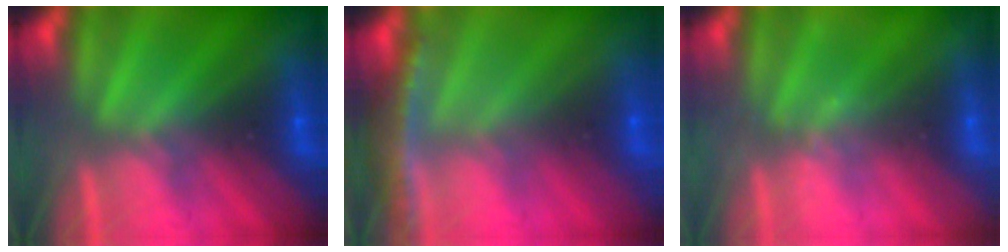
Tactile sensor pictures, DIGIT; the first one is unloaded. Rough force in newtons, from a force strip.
{"total": 8.5}
{"total": 2.1}